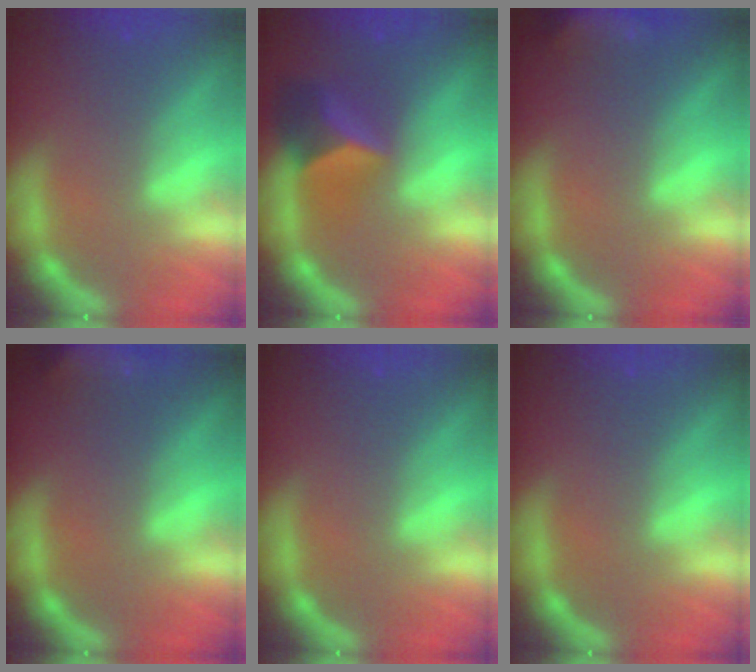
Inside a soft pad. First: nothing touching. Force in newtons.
{"total": 5.4}
{"total": 6.9}
{"total": 7.9}
{"total": 0.0}
{"total": 0.0}